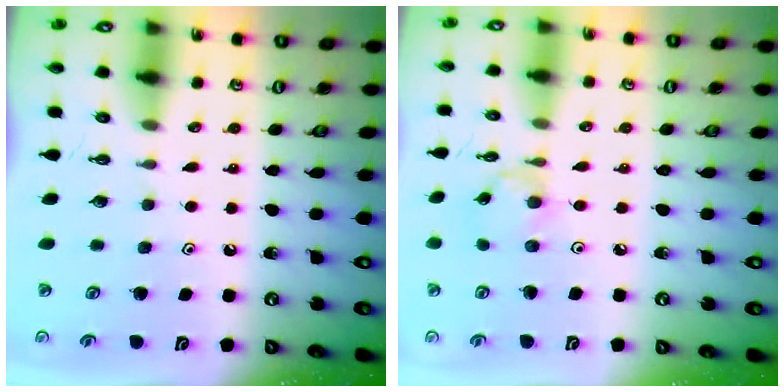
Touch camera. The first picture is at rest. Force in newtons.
{"total": 1.8, "press": 1.7, "slide": 0.1}